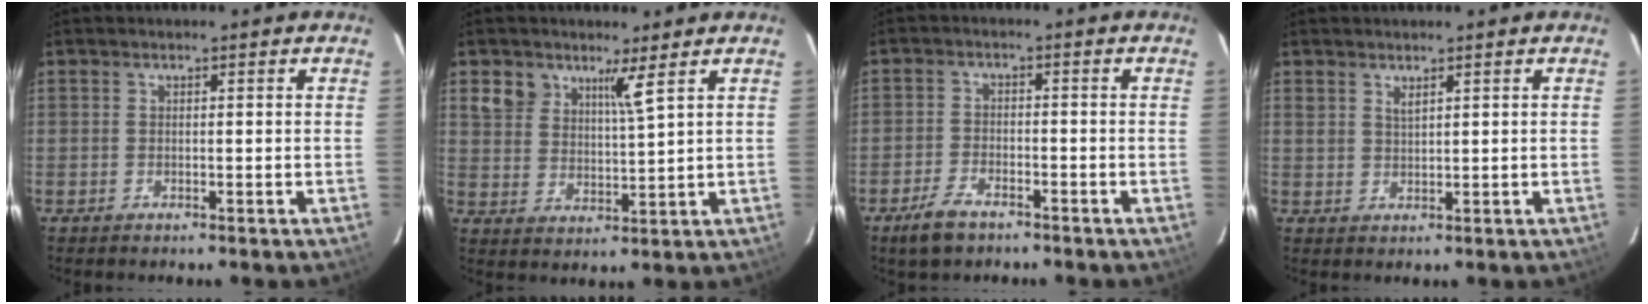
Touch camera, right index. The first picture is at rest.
{"total": 5.4, "force": [3.7, 2.4, 3.2], "torque": [-0.058, -0.002, 0.069]}
{"total": 6.2, "force": [-4.4, 2.9, 3.2], "torque": [-0.084, -0.001, -0.082]}
{"total": 1.6, "force": [1.3, 0.5, 0.8], "torque": [-0.013, 0.001, 0.023]}